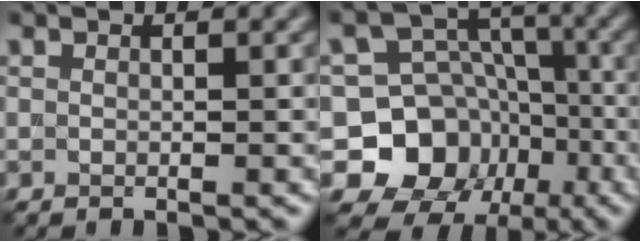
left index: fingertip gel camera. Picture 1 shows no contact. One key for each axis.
{"total": 11.3, "fx": -4.7, "fy": 9.5, "fz": 3.7, "tx": -0.067, "ty": 0.011, "tz": -0.107}